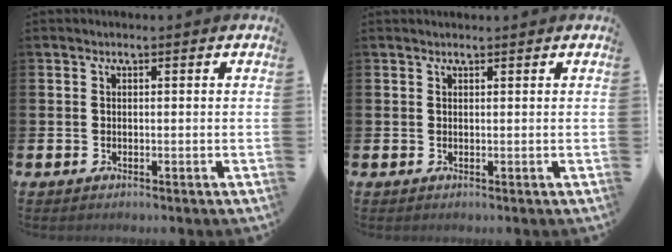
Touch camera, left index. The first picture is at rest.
{"total": 0.6, "force": [0.6, 0.0, 0.0], "torque": [0.010, -0.004, 0.009]}